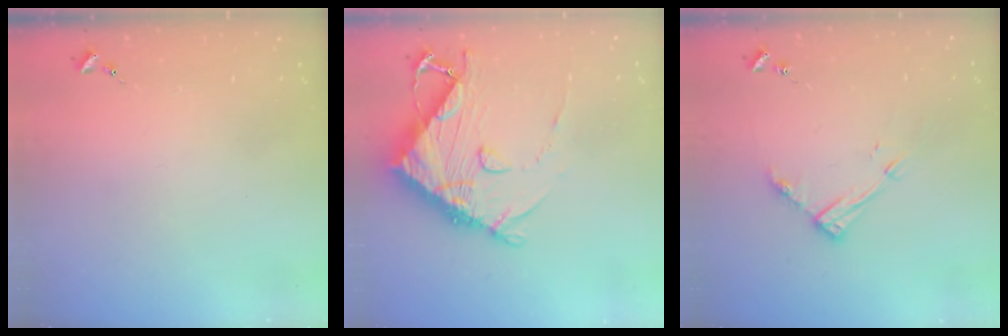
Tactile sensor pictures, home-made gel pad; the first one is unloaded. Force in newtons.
{"total": 14.2, "press": 14.1, "slide": 1.7}
{"total": 11.0, "press": 11.0, "slide": 0.8}